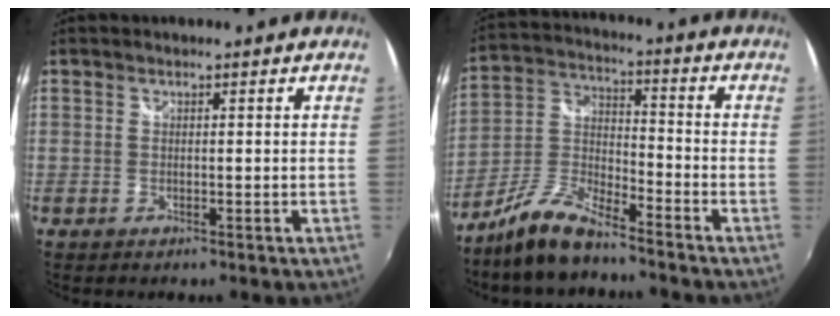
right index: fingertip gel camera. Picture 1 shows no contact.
{"total": 10.4, "force": [-8.0, 2.8, 6.1], "torque": [-0.140, 0.007, -0.160]}